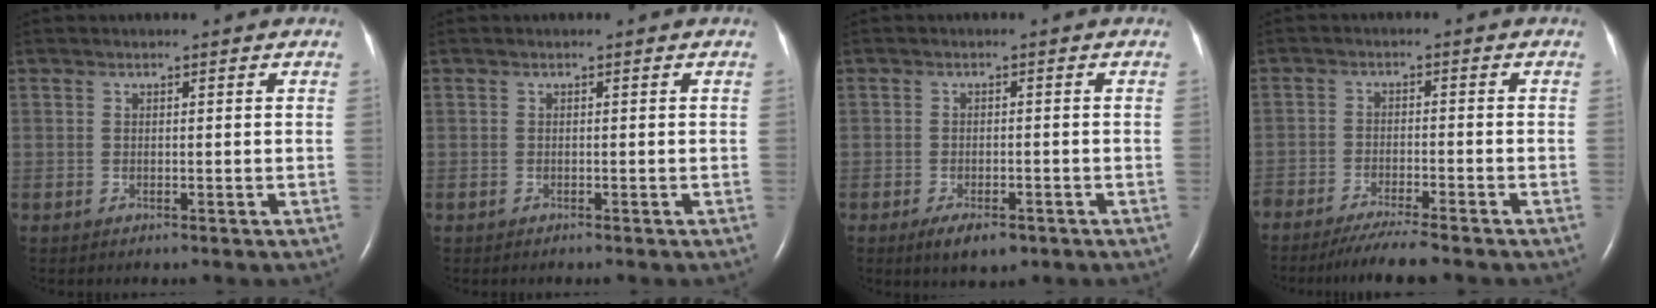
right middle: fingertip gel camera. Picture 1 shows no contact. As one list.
[{"total": 0.0}, {"total": 4.4, "force": [-2.7, 1.7, 3.0], "torque": [-0.055, -0.005, -0.038]}, {"total": 6.6, "force": [-5.8, 0.0, 3.3], "torque": [-0.052, -0.018, -0.096]}]